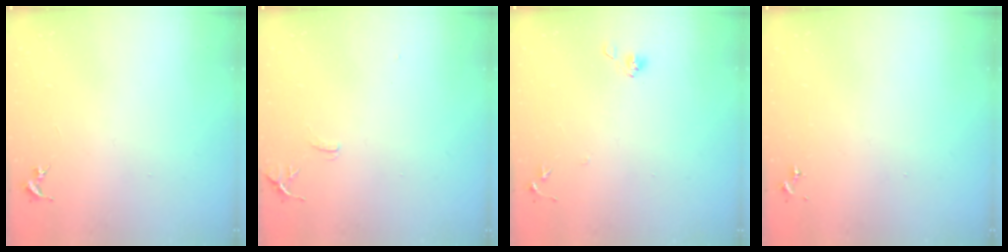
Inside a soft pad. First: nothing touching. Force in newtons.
{"total": 7.1, "press": 7.1, "slide": 0.8}
{"total": 5.6, "press": 5.5, "slide": 1.1}
{"total": 0.0}